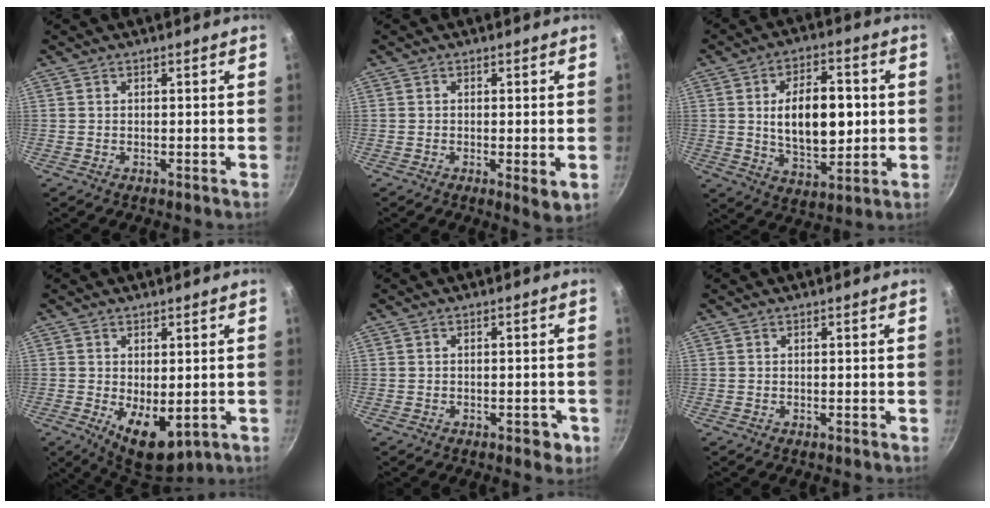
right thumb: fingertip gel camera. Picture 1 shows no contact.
{"total": 3.4, "force": [-0.7, 0.9, 3.3], "torque": [-0.053, -0.012, -0.012]}
{"total": 14.7, "force": [1.2, 8.0, 12.3], "torque": [-0.165, -0.002, 0.024]}
{"total": 9.6, "force": [-2.3, 4.9, 7.9], "torque": [-0.107, -0.013, -0.014]}
{"total": 2.7, "force": [-1.3, 1.4, 1.9], "torque": [-0.016, 0.006, -0.015]}
{"total": 0.0}